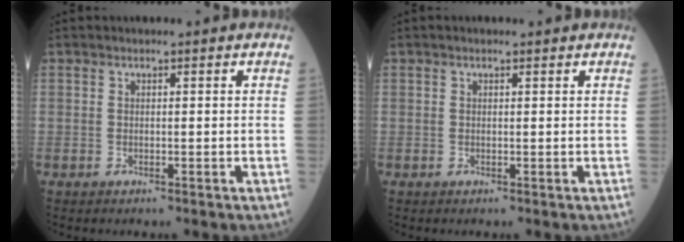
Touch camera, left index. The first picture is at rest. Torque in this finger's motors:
{"motor_torque": [0.23, -0.36, -0.11, 0.00]}